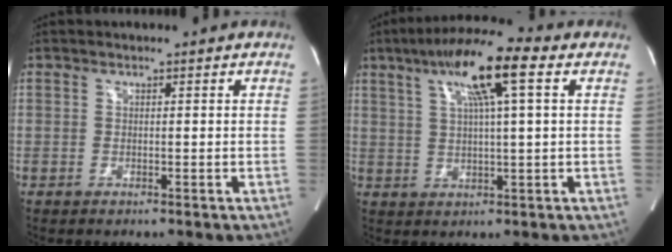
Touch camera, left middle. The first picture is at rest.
{"total": 11.9, "force": [5.0, 0.8, 10.8], "torque": [-0.194, 0.026, 0.081]}